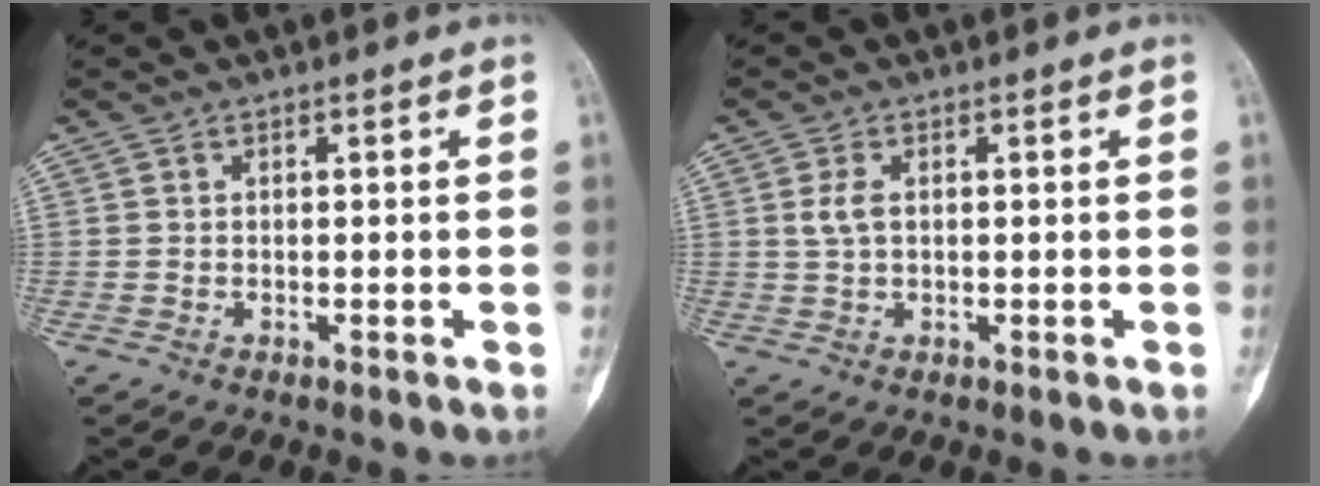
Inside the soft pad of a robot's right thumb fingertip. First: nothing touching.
{"total": 2.6, "force": [0.5, 1.4, 2.1], "torque": [-0.049, 0.004, 0.010]}